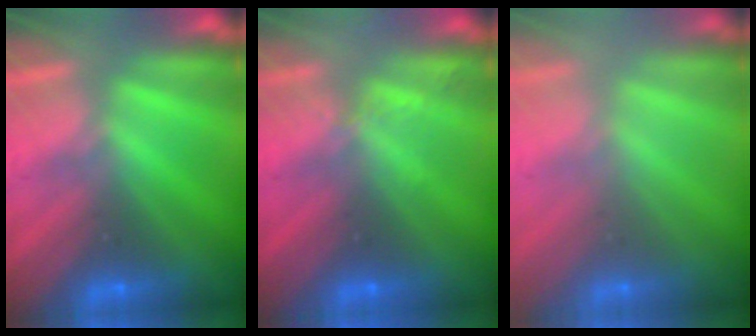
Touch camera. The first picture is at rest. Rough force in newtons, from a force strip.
{"total": 2.0}
{"total": 2.4}